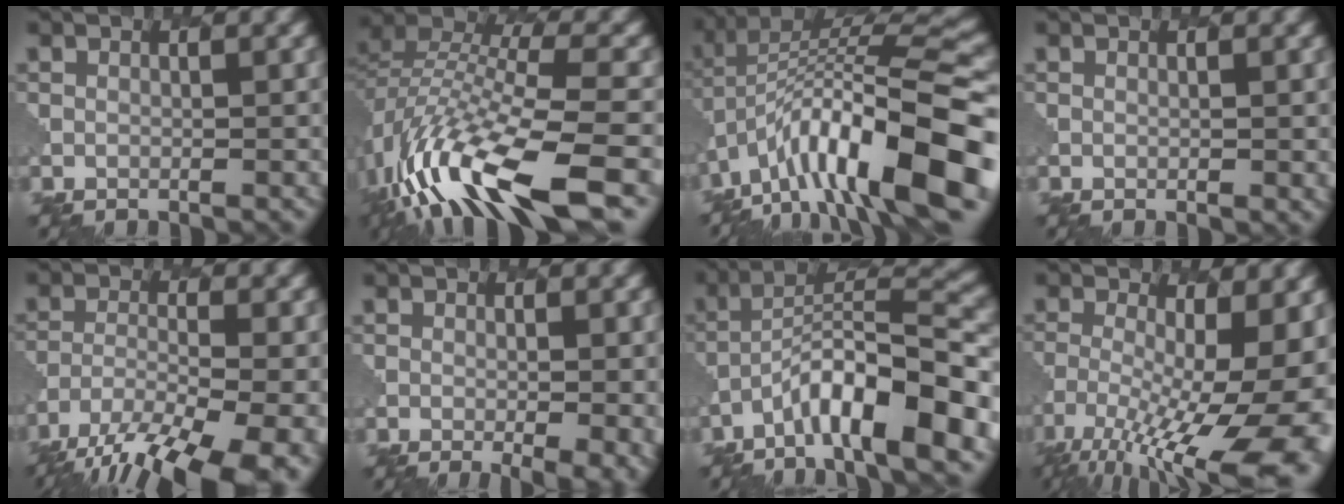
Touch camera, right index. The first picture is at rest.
{"total": 14.4, "force": [-8.3, 4.7, 10.7], "torque": [-0.236, 0.003, -0.143]}
{"total": 14.7, "force": [-5.5, 5.3, 12.5], "torque": [-0.205, 0.039, -0.104]}
{"total": 0.9, "force": [0.2, 0.2, 0.9], "torque": [-0.007, 0.002, 0.006]}
{"total": 15.3, "force": [-11.4, 6.0, 8.3], "torque": [-0.138, -0.042, -0.141]}
{"total": 5.9, "force": [-1.2, 2.5, 5.2], "torque": [-0.027, 0.003, -0.005]}
{"total": 10.7, "force": [-5.5, 2.9, 8.7], "torque": [-0.144, 0.021, -0.099]}
{"total": 16.9, "force": [-6.7, 6.5, 14.1], "torque": [-0.224, -0.022, -0.083]}